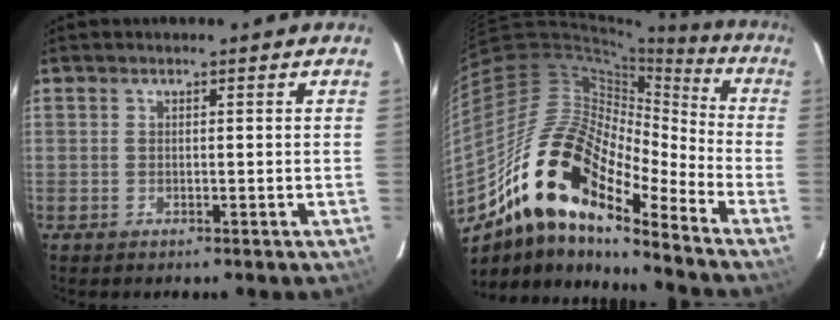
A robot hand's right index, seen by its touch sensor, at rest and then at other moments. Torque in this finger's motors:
{"motor_torque": [0.85, -0.84, 1.05, 0.21]}